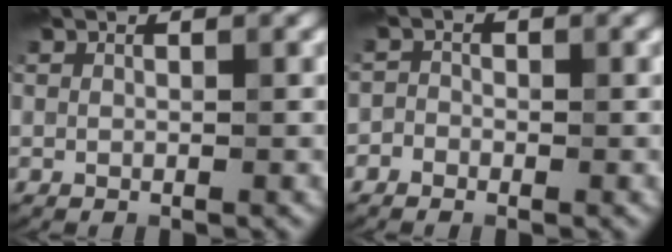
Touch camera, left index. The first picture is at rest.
{"total": 1.5, "force": [-1.0, 1.0, 0.0], "torque": [0.013, 0.009, -0.032]}